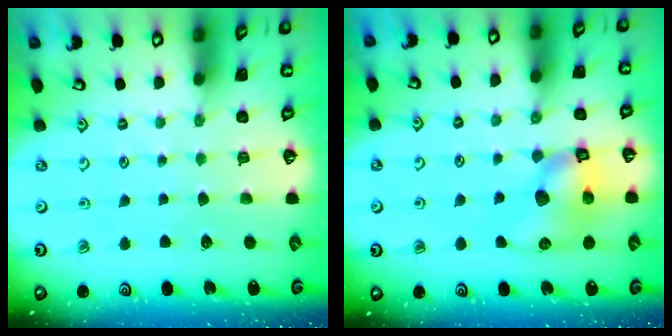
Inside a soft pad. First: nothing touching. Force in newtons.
{"total": 10.8, "press": 10.6, "slide": 1.7}